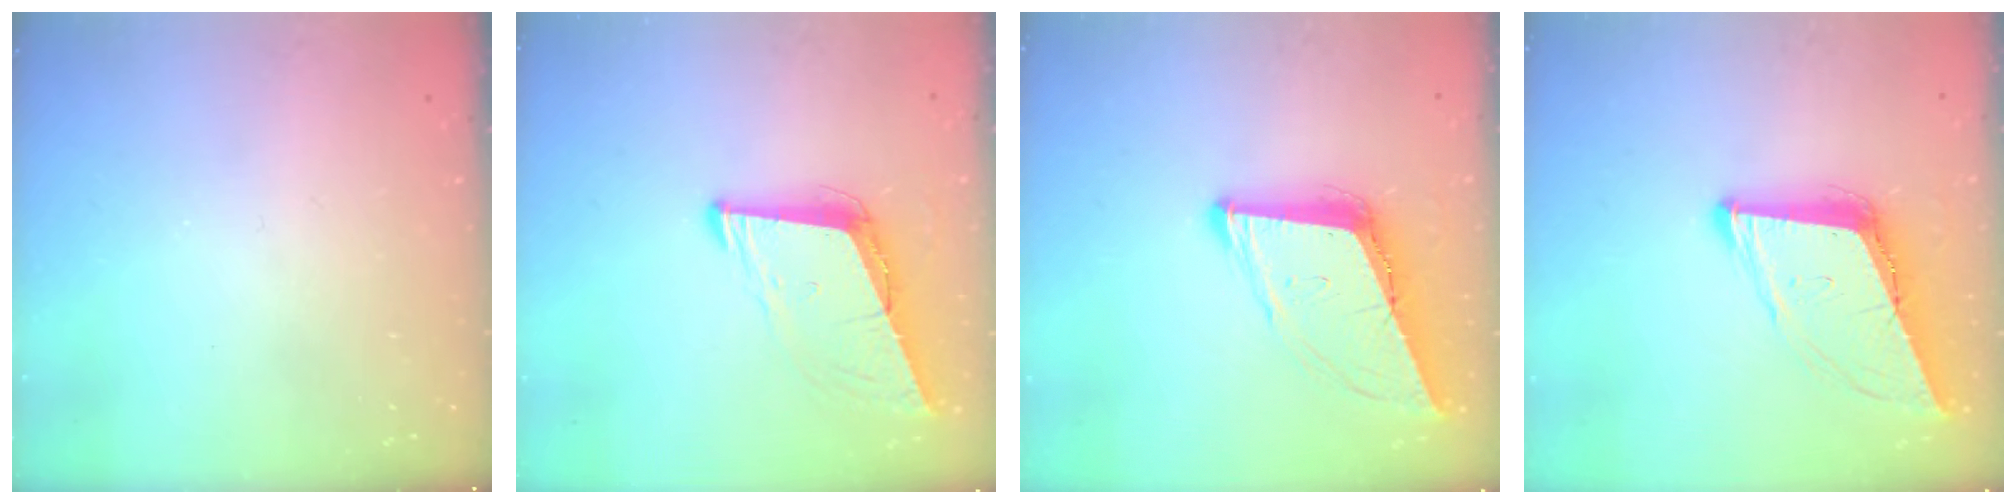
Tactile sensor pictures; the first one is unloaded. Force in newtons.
{"total": 8.9, "press": 8.2, "slide": 3.5}
{"total": 10.9, "press": 10.3, "slide": 3.6}
{"total": 10.9, "press": 10.3, "slide": 3.6}